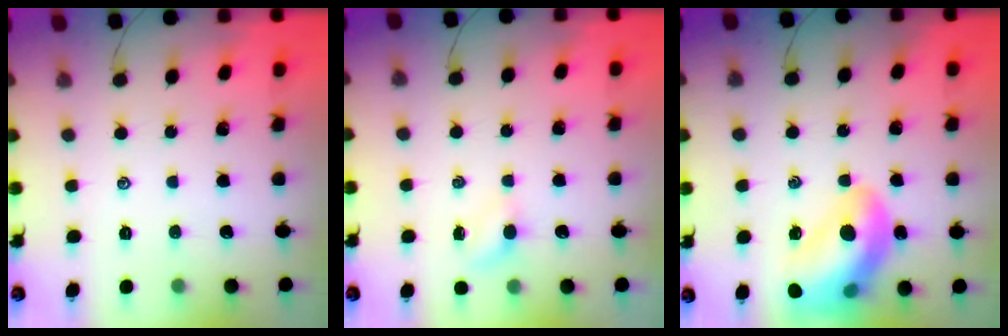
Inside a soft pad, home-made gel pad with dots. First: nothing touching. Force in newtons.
{"total": 2.9, "press": 2.8, "slide": 0.9}
{"total": 17.5, "press": 17.1, "slide": 3.6}